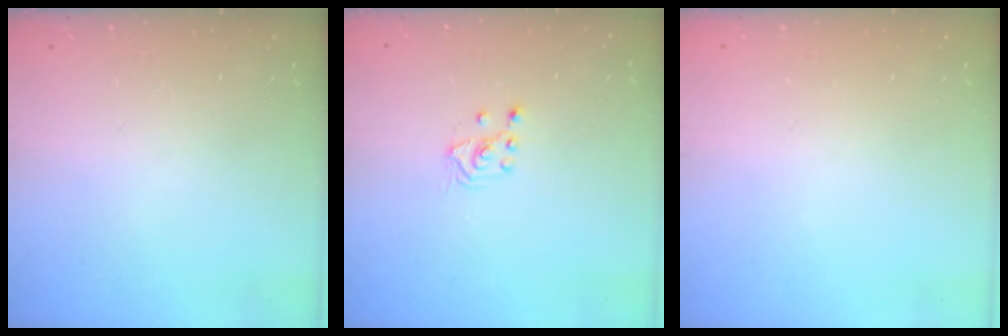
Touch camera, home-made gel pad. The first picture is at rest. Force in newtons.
{"total": 2.6, "press": 2.4, "slide": 0.8}
{"total": 0.0}